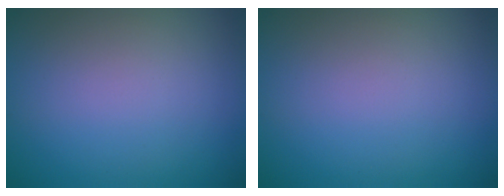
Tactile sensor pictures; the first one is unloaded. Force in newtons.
{"total": 0.0}